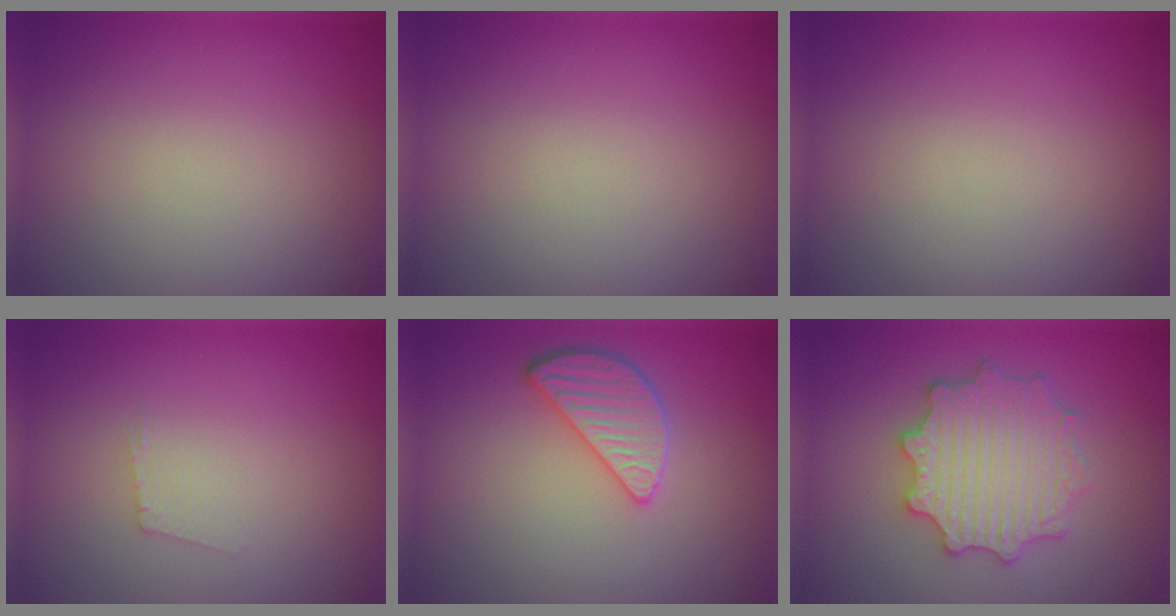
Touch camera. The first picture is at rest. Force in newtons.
{"total": 0.0}
{"total": 0.0}
{"total": 1.1, "press": 1.0, "slide": 0.2}
{"total": 3.3, "press": 3.1, "slide": 1.0}
{"total": 5.6, "press": 5.5, "slide": 1.0}